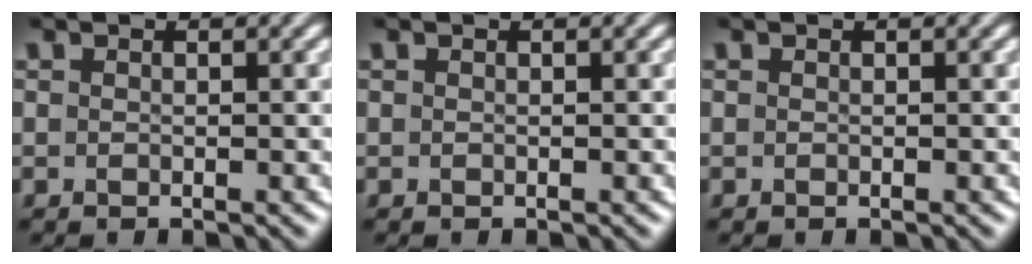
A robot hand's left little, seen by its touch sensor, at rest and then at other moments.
{"total": 0.0}
{"total": 0.0}